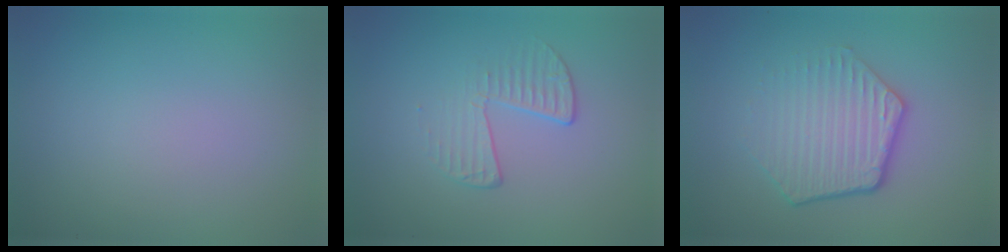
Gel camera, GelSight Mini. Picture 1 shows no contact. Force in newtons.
{"total": 2.1, "press": 1.0, "slide": 1.8}
{"total": 4.5, "press": 3.2, "slide": 3.1}